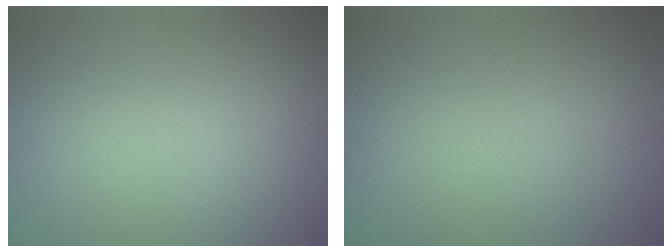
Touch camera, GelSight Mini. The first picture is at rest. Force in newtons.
{"total": 0.0}